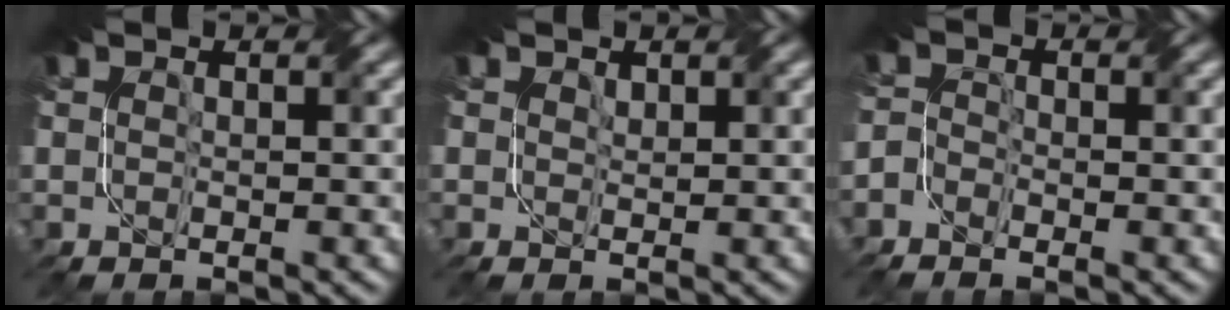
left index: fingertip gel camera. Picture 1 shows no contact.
{"total": 0.5, "force": [0.5, 0.2, -0.1], "torque": [-0.001, -0.003, 0.008]}
{"total": 1.5, "force": [-1.3, 0.7, 0.1], "torque": [0.005, 0.004, -0.034]}